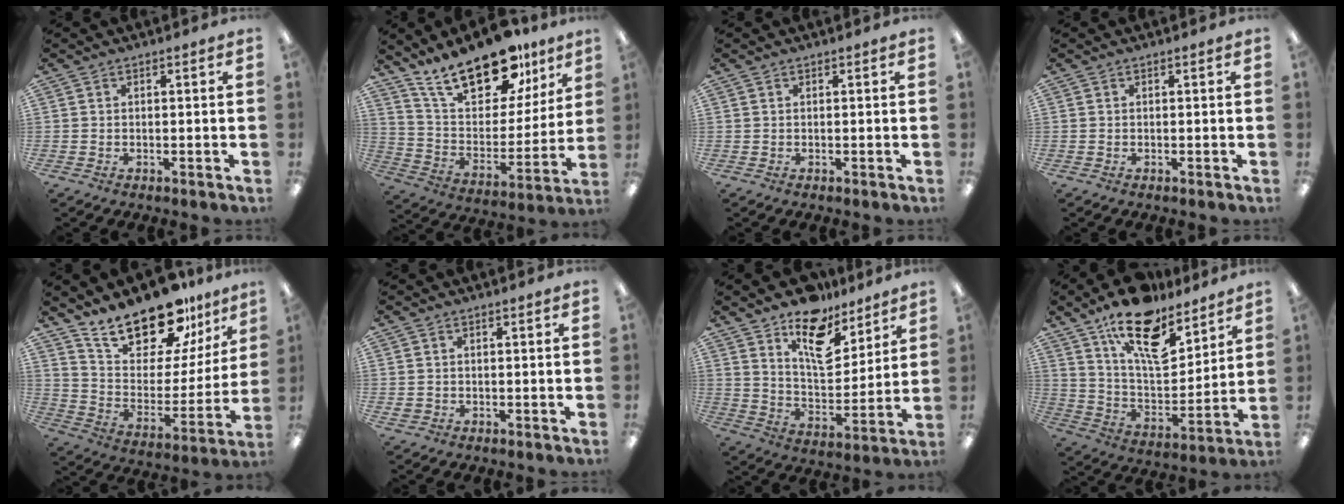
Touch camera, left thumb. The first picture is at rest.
{"total": 22.0, "force": [16.2, 9.4, 11.5], "torque": [-0.196, -0.098, 0.284]}
{"total": 0.0}
{"total": 0.0}
{"total": 20.3, "force": [16.3, 8.0, 8.9], "torque": [-0.150, -0.116, 0.287]}
{"total": 0.9, "force": [-0.2, 0.8, 0.3], "torque": [-0.006, 0.001, -0.006]}
{"total": 14.3, "force": [10.4, 7.1, 6.9], "torque": [-0.097, -0.069, 0.184]}
{"total": 18.5, "force": [12.8, 8.0, 10.7], "torque": [-0.175, -0.080, 0.222]}